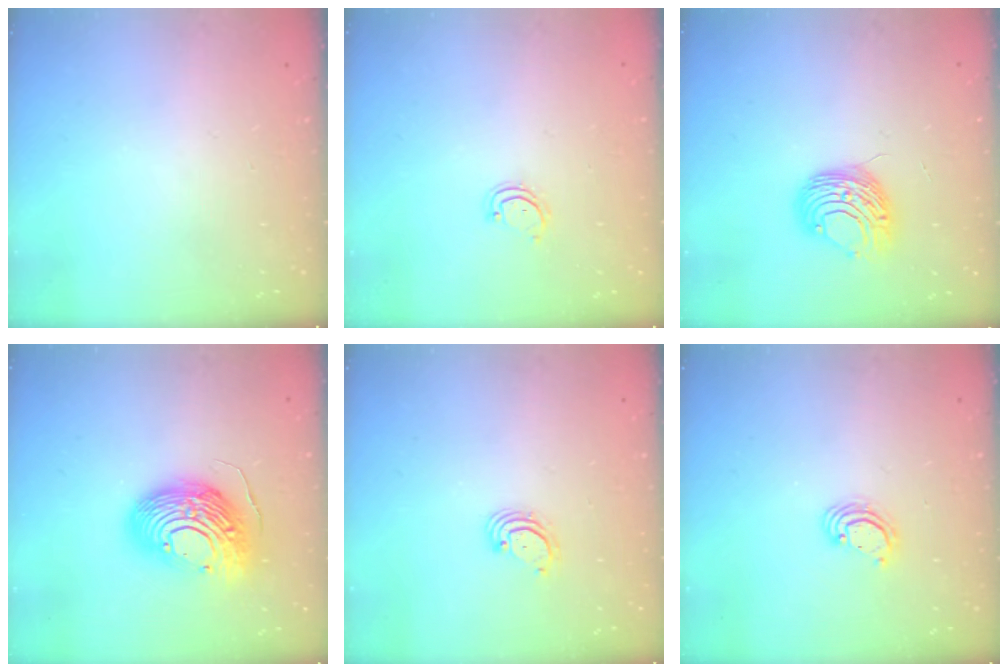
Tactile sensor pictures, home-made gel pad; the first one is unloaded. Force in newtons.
{"total": 2.8, "press": 2.8, "slide": 0.3}
{"total": 9.7, "press": 9.7, "slide": 0.6}
{"total": 17.0, "press": 16.9, "slide": 1.5}
{"total": 3.0, "press": 3.0, "slide": 0.3}
{"total": 3.8, "press": 3.8, "slide": 0.2}